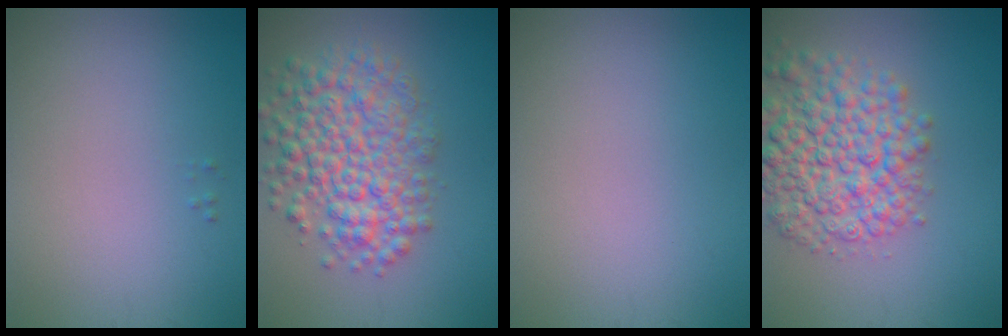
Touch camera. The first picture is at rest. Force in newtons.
{"total": 7.0, "press": 7.0, "slide": 0.2}
{"total": 0.0}
{"total": 8.1, "press": 8.1, "slide": 0.3}